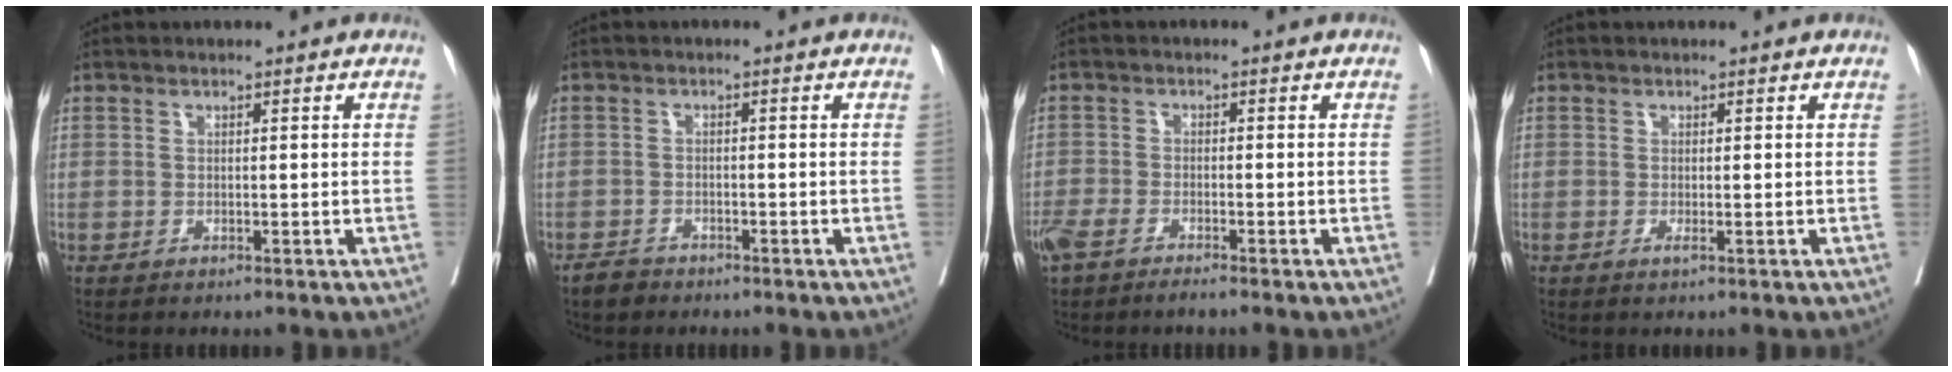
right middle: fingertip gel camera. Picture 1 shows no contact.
{"total": 2.1, "force": [-1.8, 1.0, 0.5], "torque": [-0.014, 0.000, -0.029]}
{"total": 4.5, "force": [-3.5, 1.1, 2.7], "torque": [-0.052, -0.003, -0.064]}
{"total": 0.7, "force": [-0.2, -0.1, 0.7], "torque": [-0.012, -0.003, -0.004]}